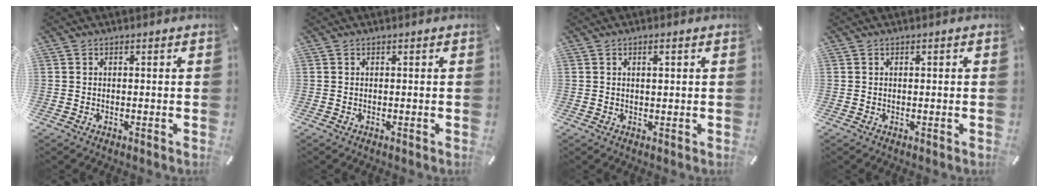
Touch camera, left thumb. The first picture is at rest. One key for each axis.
{"total": 0.0}
{"total": 1.6, "fx": 0.5, "fy": 0.5, "fz": 1.4, "tx": -0.029, "ty": 0.003, "tz": 0.007}
{"total": 0.0}